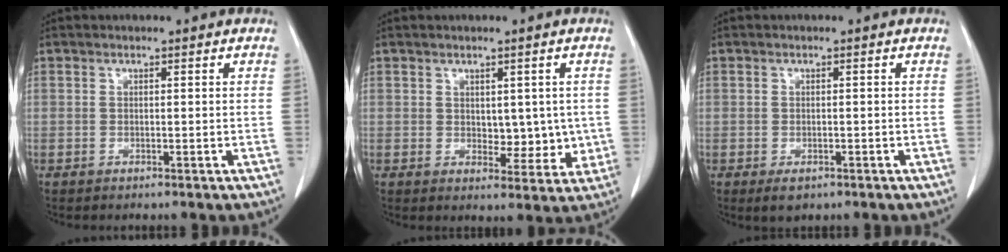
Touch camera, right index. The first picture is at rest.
{"total": 6.9, "force": [0.4, 4.4, 5.4], "torque": [-0.063, 0.004, 0.019]}
{"total": 3.7, "force": [-2.0, 2.2, 2.2], "torque": [-0.039, -0.005, -0.023]}